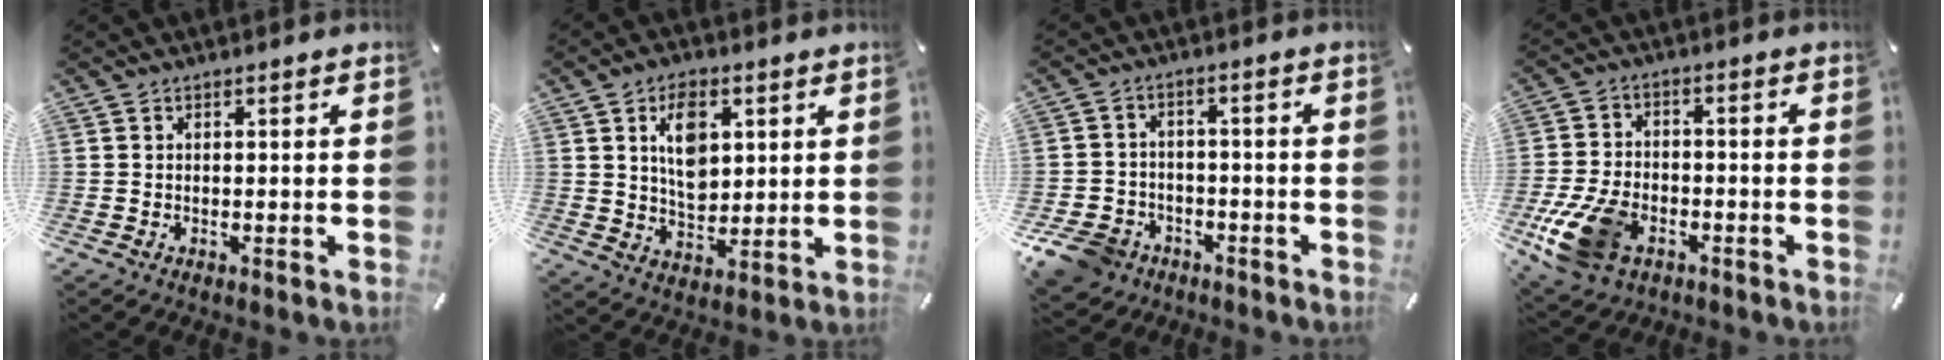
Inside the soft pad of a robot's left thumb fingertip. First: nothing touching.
{"total": 9.7, "force": [3.1, 6.5, 6.6], "torque": [-0.099, 0.001, 0.054]}
{"total": 8.1, "force": [-4.9, 5.9, 2.6], "torque": [-0.063, 0.037, -0.093]}
{"total": 12.7, "force": [-5.7, 8.0, 8.0], "torque": [-0.169, 0.022, -0.101]}